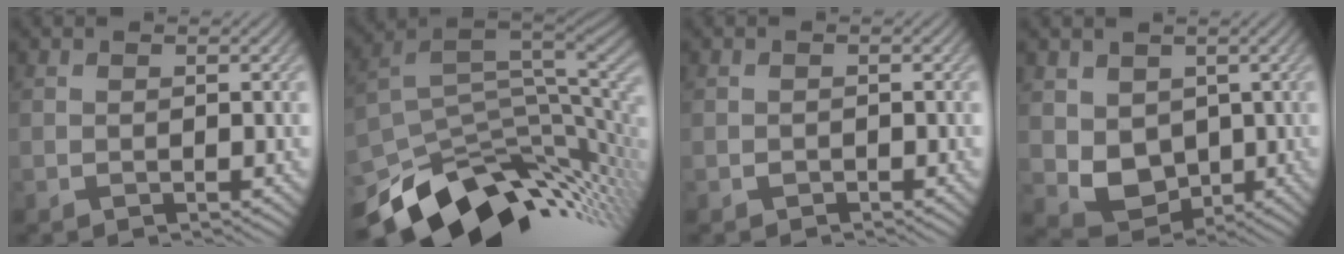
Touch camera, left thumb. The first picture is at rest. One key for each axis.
{"total": 14.1, "fx": -6.5, "fy": 7.0, "fz": 10.4, "tx": -0.181, "ty": -0.033, "tz": -0.106}
{"total": 0.7, "fx": -0.4, "fy": 0.5, "fz": 0.1, "tx": 0.002, "ty": -0.005, "tz": -0.009}
{"total": 5.9, "fx": 0.5, "fy": 4.9, "fz": 3.2, "tx": -0.086, "ty": -0.017, "tz": 0.012}